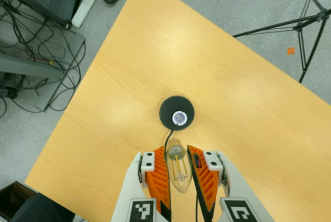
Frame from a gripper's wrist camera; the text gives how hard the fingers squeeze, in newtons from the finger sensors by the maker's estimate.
{"total": 20.9, "left": 22.4, "right": 19.4}